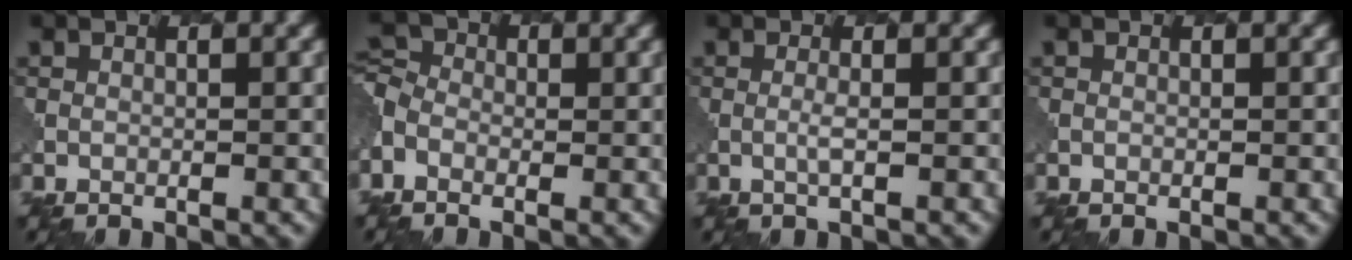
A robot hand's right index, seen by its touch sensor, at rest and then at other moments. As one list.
[{"total": 3.1, "force": [-1.3, 2.3, 1.6], "torque": [-0.033, 0.003, -0.033]}, {"total": 1.1, "force": [0.2, 0.1, 1.0], "torque": [-0.018, 0.002, -0.001]}, {"total": 0.0}]